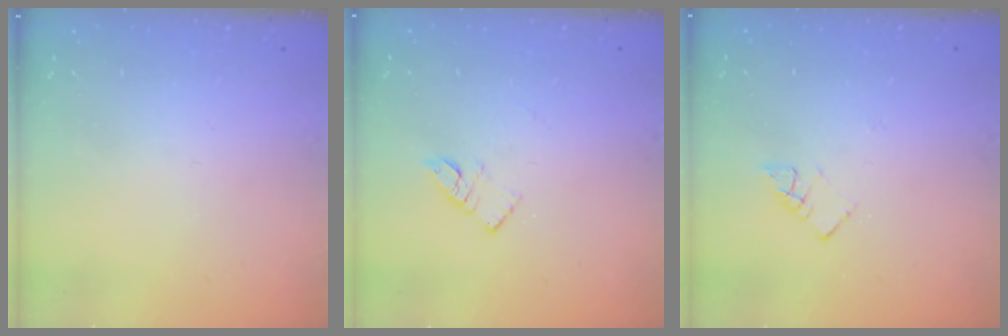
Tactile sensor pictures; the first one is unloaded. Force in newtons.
{"total": 4.9, "press": 4.9, "slide": 0.2}
{"total": 3.6, "press": 3.6, "slide": 0.3}